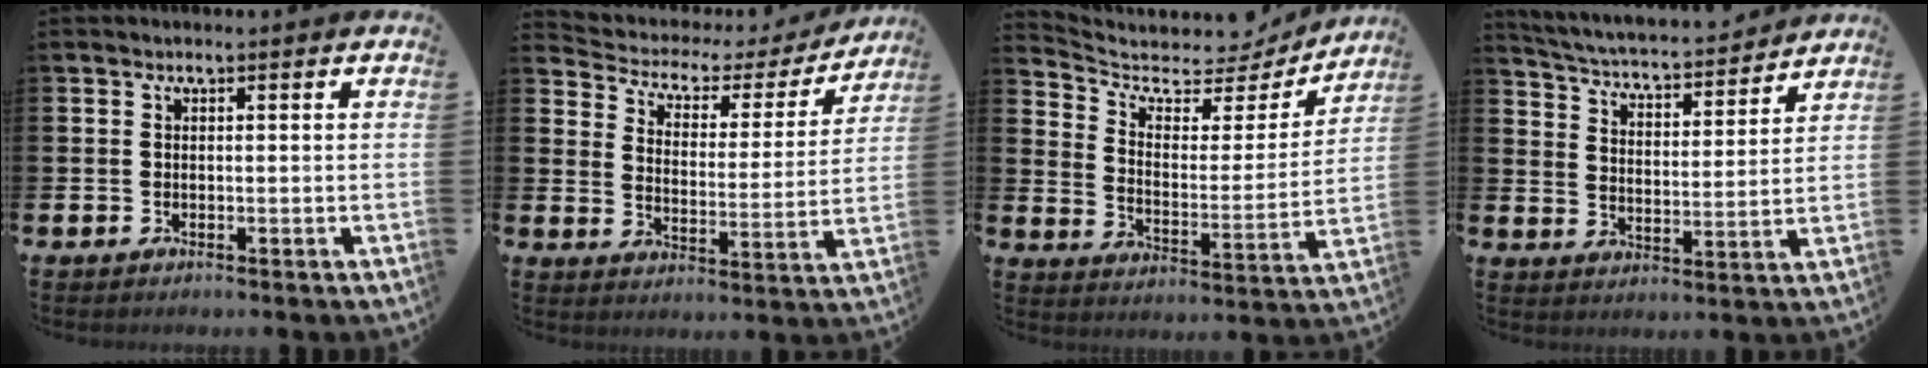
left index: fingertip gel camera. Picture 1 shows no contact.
{"total": 4.2, "force": [3.3, 2.4, 1.2], "torque": [-0.046, -0.025, 0.045]}
{"total": 6.0, "force": [5.4, 2.3, 1.1], "torque": [-0.053, -0.051, 0.086]}
{"total": 4.7, "force": [4.5, 0.6, 1.0], "torque": [-0.047, -0.043, 0.071]}